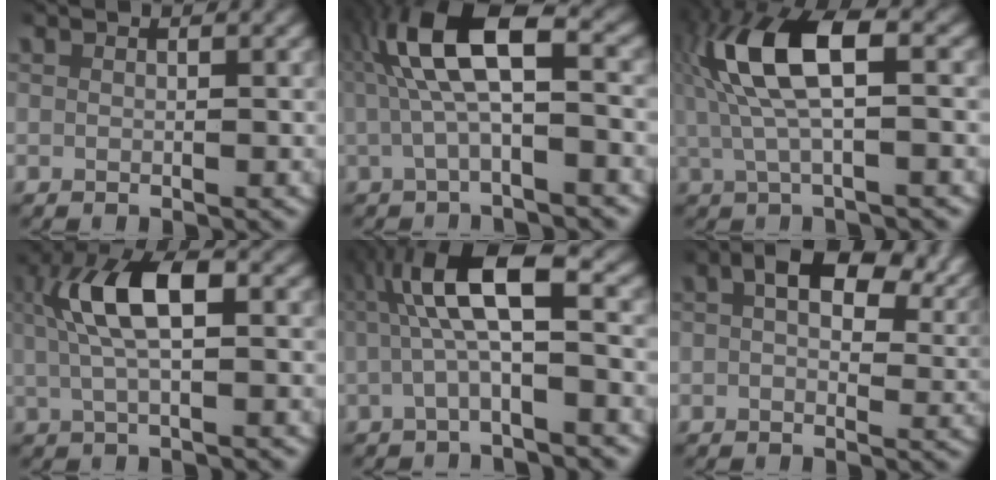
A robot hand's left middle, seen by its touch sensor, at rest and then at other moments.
{"total": 9.0, "force": [1.3, 4.1, 8.0], "torque": [-0.149, 0.017, 0.010]}
{"total": 9.8, "force": [1.5, 4.3, 8.7], "torque": [-0.184, 0.006, 0.026]}
{"total": 6.7, "force": [1.0, 2.7, 6.1], "torque": [-0.124, 0.013, 0.012]}
{"total": 7.8, "force": [1.1, 3.4, 7.0], "torque": [-0.120, 0.021, 0.004]}
{"total": 7.3, "force": [3.3, 3.5, 5.5], "torque": [-0.062, 0.021, 0.033]}